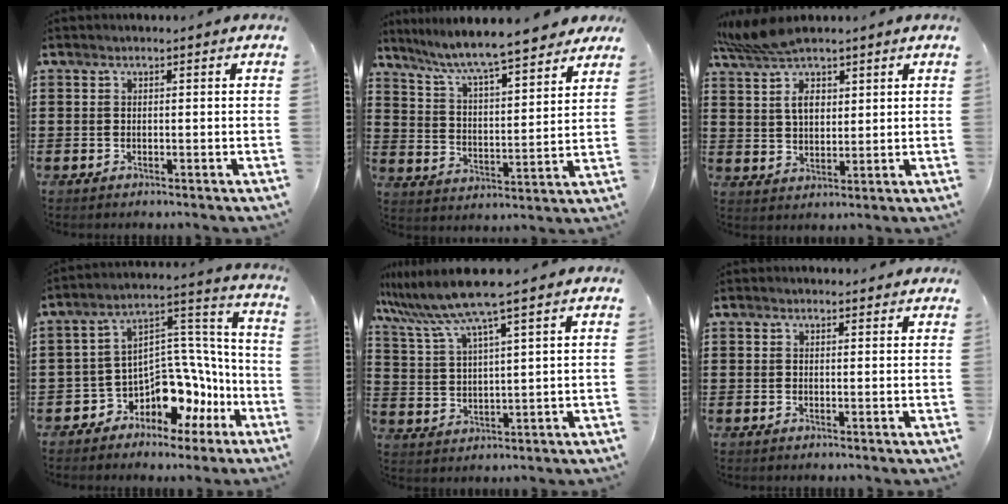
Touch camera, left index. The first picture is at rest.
{"total": 6.9, "force": [6.2, 0.3, 3.1], "torque": [-0.087, -0.039, 0.101]}
{"total": 7.5, "force": [4.7, 3.6, 4.6], "torque": [-0.107, 0.005, 0.086]}
{"total": 8.5, "force": [-5.6, 5.5, 3.2], "torque": [-0.062, -0.008, -0.098]}
{"total": 8.1, "force": [6.6, -0.7, 4.7], "torque": [-0.121, -0.035, 0.110]}
{"total": 1.0, "force": [0.9, 0.3, 0.1], "torque": [0.004, -0.001, 0.016]}